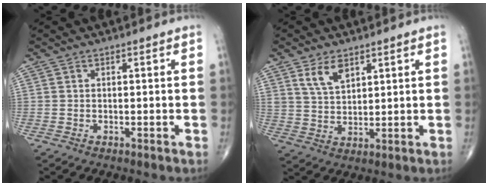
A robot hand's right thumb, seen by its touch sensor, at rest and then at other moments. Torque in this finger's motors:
{"motor_torque": [0.00, 0.09, 0.54, 0.52, 0.02]}